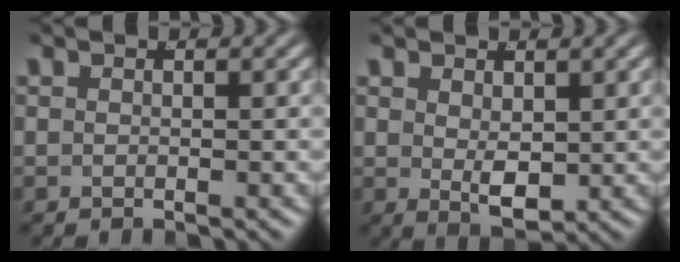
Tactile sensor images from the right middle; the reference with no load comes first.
{"total": 2.7, "force": [0.3, 0.8, 2.5], "torque": [-0.030, -0.021, 0.020]}